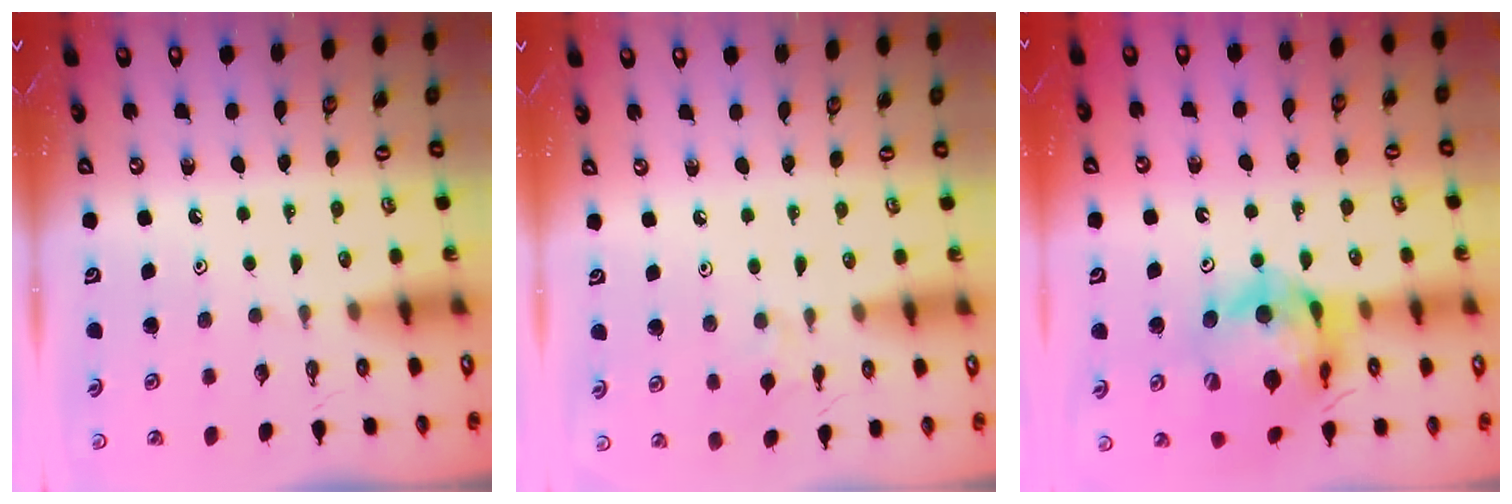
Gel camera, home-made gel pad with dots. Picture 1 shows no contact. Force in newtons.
{"total": 2.9, "press": 2.8, "slide": 0.6}
{"total": 18.5, "press": 18.4, "slide": 2.1}